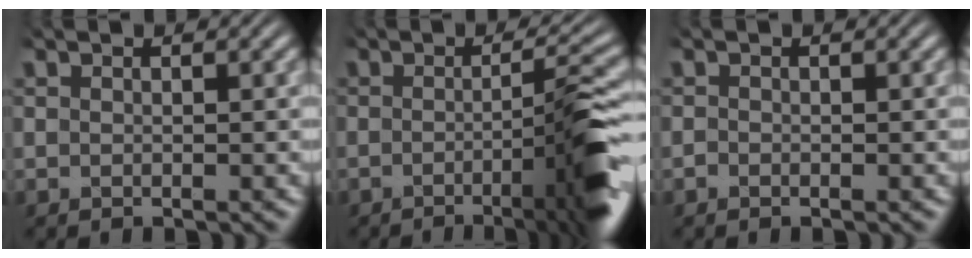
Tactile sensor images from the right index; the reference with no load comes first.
{"total": 8.4, "force": [-2.9, 1.5, 7.8], "torque": [-0.095, -0.002, -0.047]}
{"total": 0.5, "force": [-0.5, 0.2, 0.0], "torque": [0.000, -0.006, -0.008]}